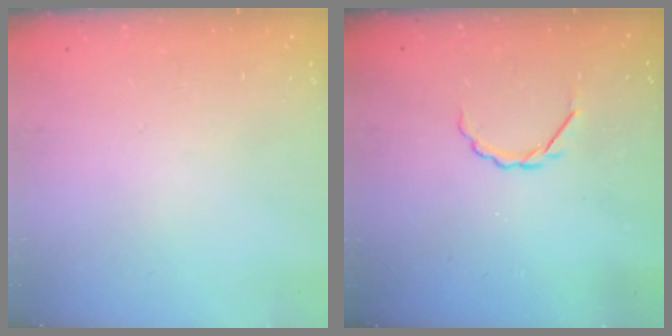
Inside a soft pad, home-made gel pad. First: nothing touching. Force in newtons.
{"total": 3.6, "press": 3.5, "slide": 1.1}